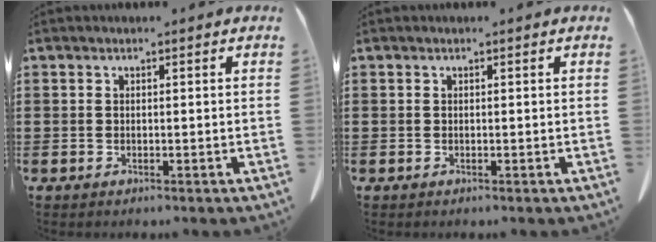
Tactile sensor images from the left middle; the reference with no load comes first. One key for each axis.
{"total": 0.0}